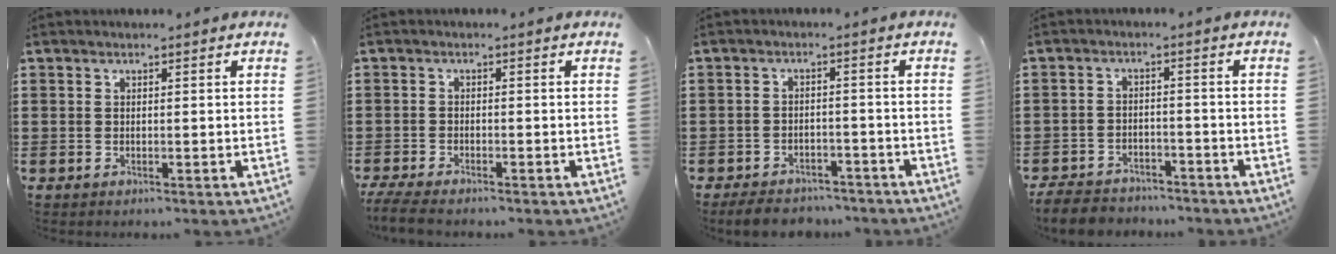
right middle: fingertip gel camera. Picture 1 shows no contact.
{"total": 2.6, "force": [-2.4, 0.2, 1.0], "torque": [-0.031, -0.005, -0.052]}
{"total": 3.7, "force": [-3.6, 0.9, 0.4], "torque": [-0.008, 0.005, -0.073]}
{"total": 4.9, "force": [-4.8, 1.1, 0.6], "torque": [-0.020, 0.007, -0.100]}